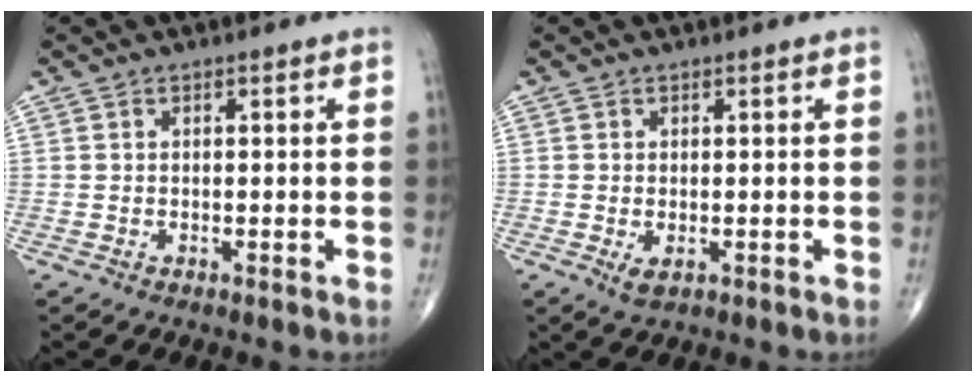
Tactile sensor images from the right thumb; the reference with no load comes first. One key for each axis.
{"total": 2.0, "fx": -0.6, "fy": 1.1, "fz": 1.6, "tx": -0.028, "ty": -0.004, "tz": -0.005}